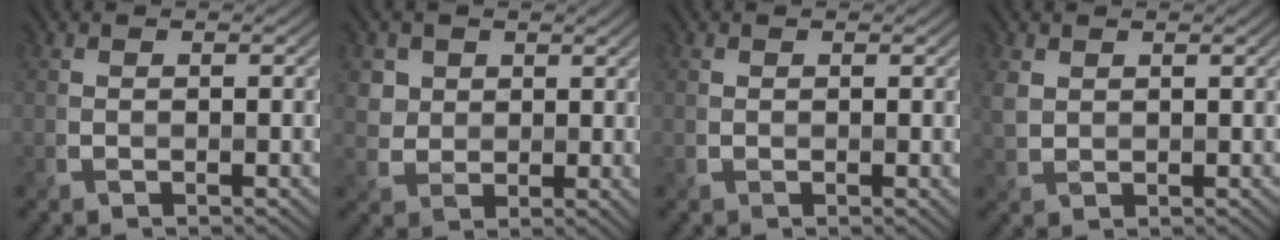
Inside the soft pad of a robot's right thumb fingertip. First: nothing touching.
{"total": 4.1, "force": [2.2, 3.4, 1.0], "torque": [-0.038, -0.012, 0.046]}
{"total": 0.6, "force": [0.2, 0.5, 0.3], "torque": [-0.001, -0.003, 0.005]}
{"total": 2.4, "force": [1.3, 1.9, 0.9], "torque": [-0.030, 0.001, 0.027]}